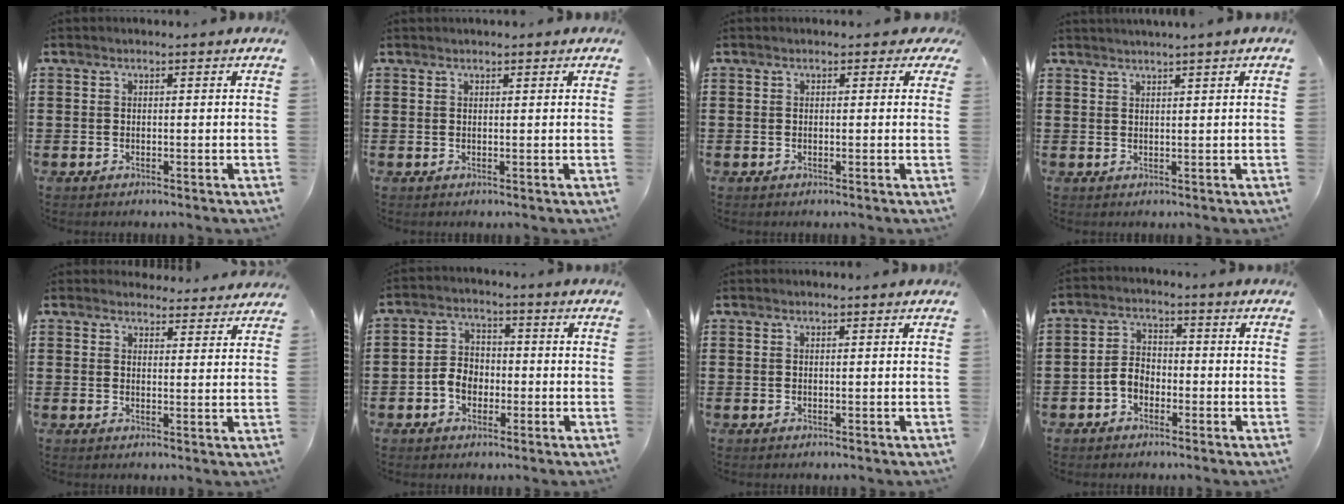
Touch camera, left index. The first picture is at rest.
{"total": 0.7, "force": [0.6, 0.1, 0.2], "torque": [-0.007, 0.000, 0.012]}
{"total": 0.9, "force": [0.0, 0.8, 0.4], "torque": [-0.012, 0.006, -0.002]}
{"total": 1.3, "force": [1.2, -0.6, 0.3], "torque": [-0.005, -0.002, 0.023]}
{"total": 3.5, "force": [3.4, 0.8, 0.3], "torque": [-0.009, -0.014, 0.062]}
{"total": 4.4, "force": [-1.7, 3.4, 2.3], "torque": [-0.056, 0.007, -0.037]}
{"total": 0.0}
{"total": 3.6, "force": [-1.9, 2.4, 1.9], "torque": [-0.053, 0.004, -0.042]}